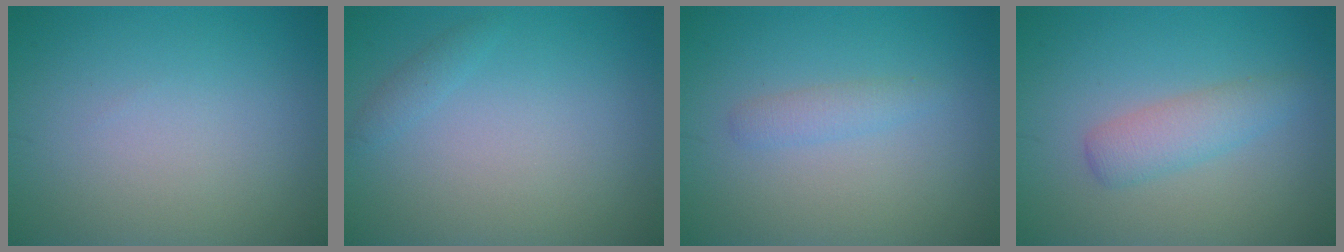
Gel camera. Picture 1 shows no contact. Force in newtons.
{"total": 0.8, "press": 0.8, "slide": 0.0}
{"total": 1.3, "press": 1.3, "slide": 0.0}
{"total": 2.6, "press": 2.6, "slide": 0.0}